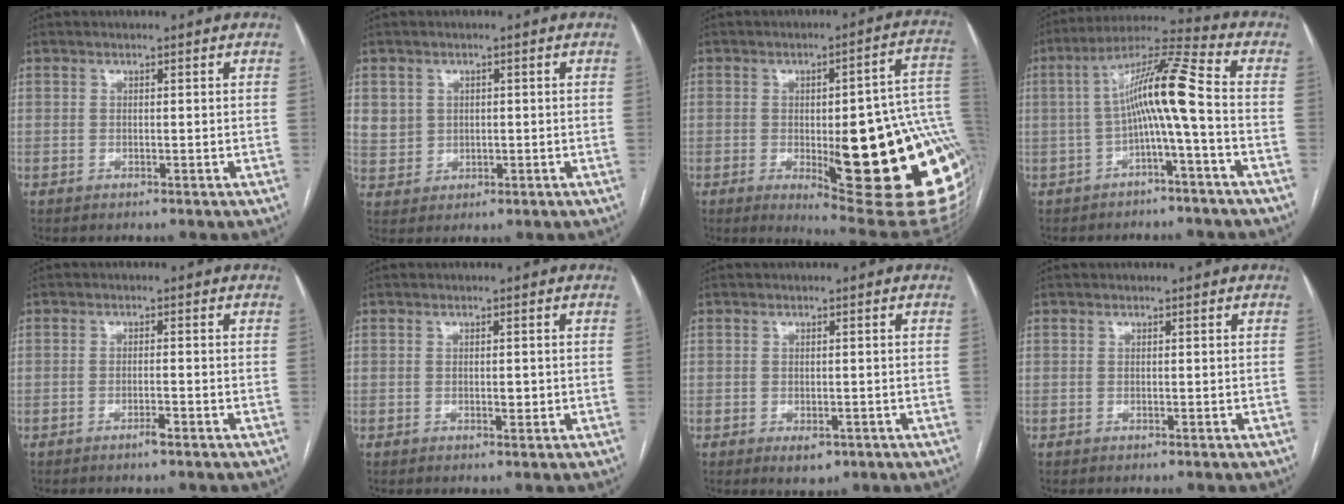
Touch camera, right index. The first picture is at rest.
{"total": 4.4, "force": [1.3, 4.2, 0.9], "torque": [-0.017, 0.008, 0.035]}
{"total": 26.7, "force": [-3.7, 5.6, 25.8], "torque": [-0.229, 0.003, -0.035]}
{"total": 10.2, "force": [-1.4, -0.4, 10.1], "torque": [-0.174, 0.034, -0.027]}
{"total": 1.5, "force": [-1.0, 0.0, 1.1], "torque": [-0.022, -0.002, -0.017]}
{"total": 1.3, "force": [-0.1, 0.6, 1.1], "torque": [-0.016, -0.001, 0.001]}
{"total": 2.8, "force": [-1.4, 1.5, 1.9], "torque": [-0.023, -0.002, -0.009]}
{"total": 0.0}